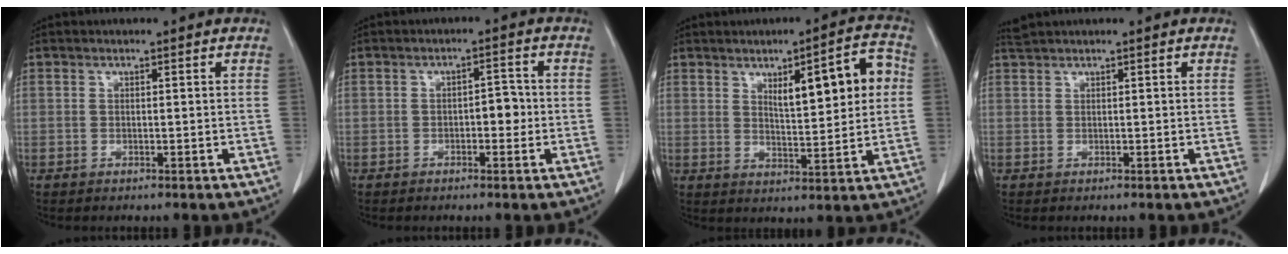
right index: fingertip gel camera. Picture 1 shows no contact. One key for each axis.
{"total": 3.0, "fx": -0.6, "fy": 1.5, "fz": 2.5, "tx": -0.029, "ty": 0.008, "tz": -0.008}
{"total": 9.9, "fx": 2.6, "fy": 2.2, "fz": 9.3, "tx": -0.133, "ty": 0.016, "tz": 0.043}
{"total": 1.2, "fx": 1.0, "fy": -0.1, "fz": 0.6, "tx": -0.016, "ty": 0.020, "tz": 0.023}